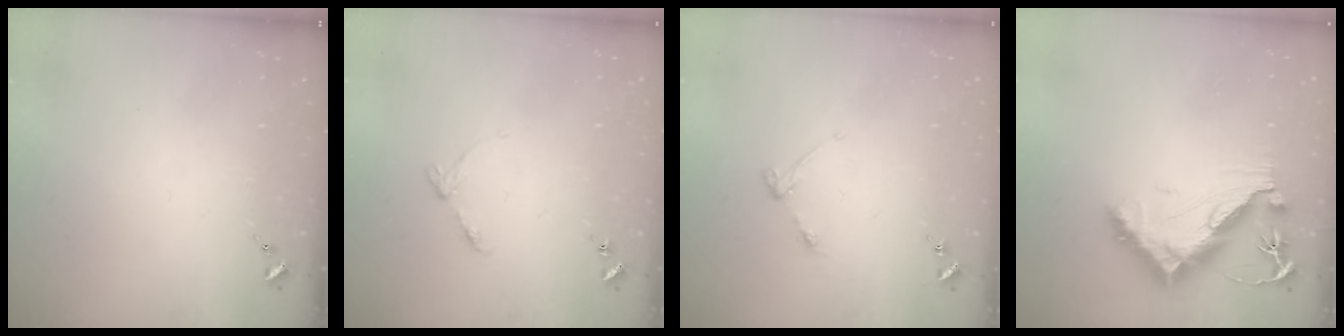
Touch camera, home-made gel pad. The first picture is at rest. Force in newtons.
{"total": 5.5, "press": 5.4, "slide": 0.6}
{"total": 2.9, "press": 2.8, "slide": 0.4}
{"total": 12.2, "press": 12.1, "slide": 1.3}